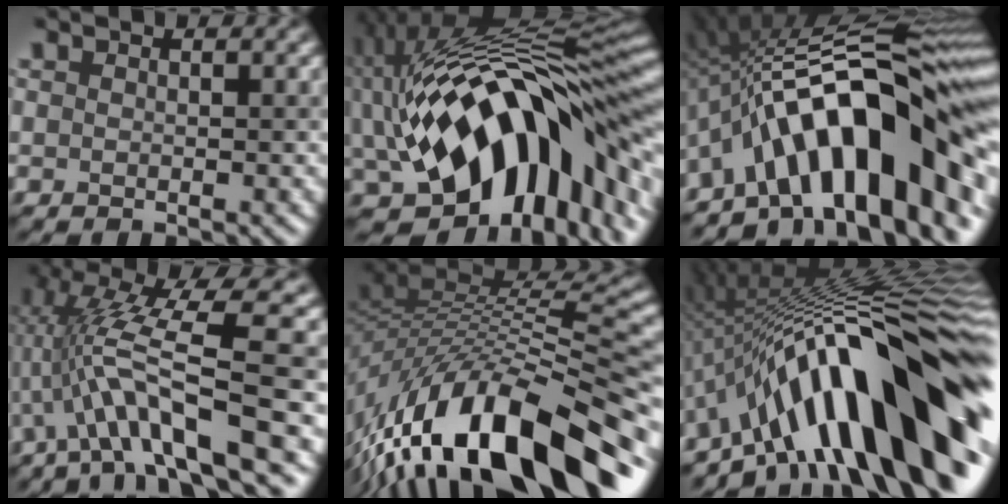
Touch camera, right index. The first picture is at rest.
{"total": 16.4, "force": [-0.1, 9.5, 13.3], "torque": [-0.205, 0.004, -0.011]}
{"total": 16.9, "force": [-5.7, 6.3, 14.7], "torque": [-0.182, 0.060, -0.117]}
{"total": 9.5, "force": [-1.1, 2.2, 9.2], "torque": [-0.164, 0.012, -0.022]}
{"total": 16.6, "force": [-9.4, 5.9, 12.3], "torque": [-0.228, 0.014, -0.163]}
{"total": 17.2, "force": [-4.6, 5.3, 15.7], "torque": [-0.210, 0.046, -0.090]}